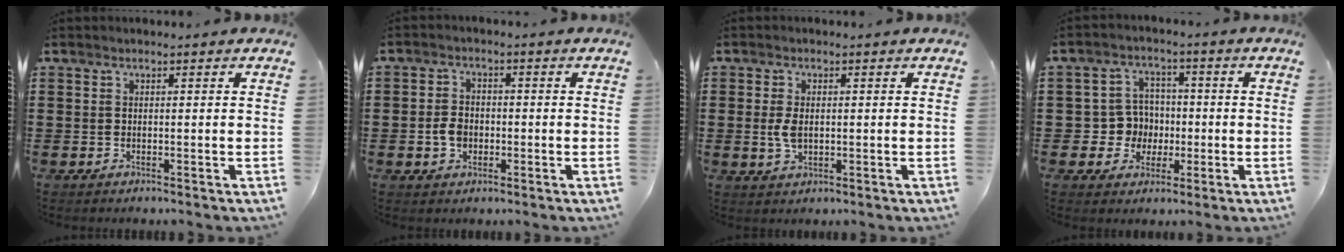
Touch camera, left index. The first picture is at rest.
{"total": 3.5, "force": [-0.8, 2.6, 2.1], "torque": [-0.051, 0.001, -0.018]}
{"total": 3.2, "force": [0.1, 1.8, 2.6], "torque": [-0.068, 0.000, -0.003]}
{"total": 6.2, "force": [-0.3, 6.0, 1.3], "torque": [-0.042, 0.013, -0.005]}